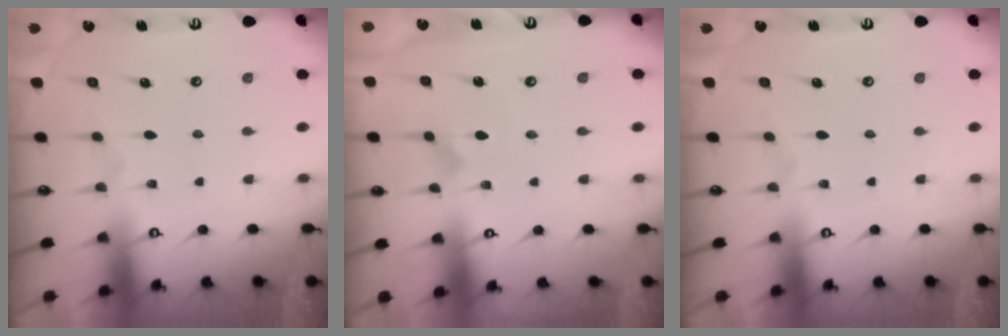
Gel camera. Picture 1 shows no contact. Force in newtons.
{"total": 3.0, "press": 3.0, "slide": 0.2}
{"total": 0.0}